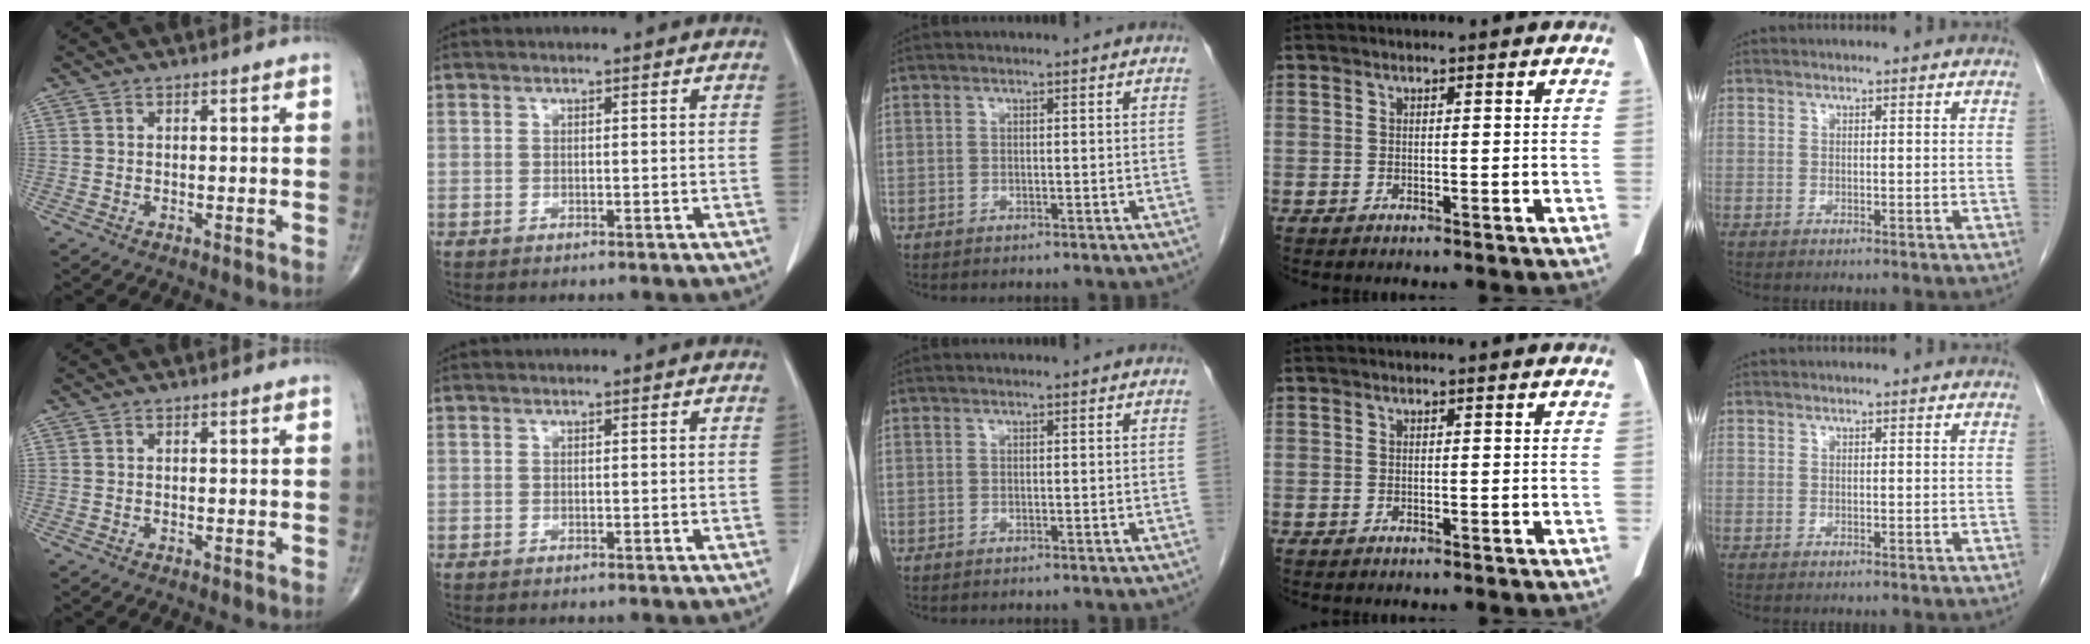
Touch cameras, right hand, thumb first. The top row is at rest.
{}